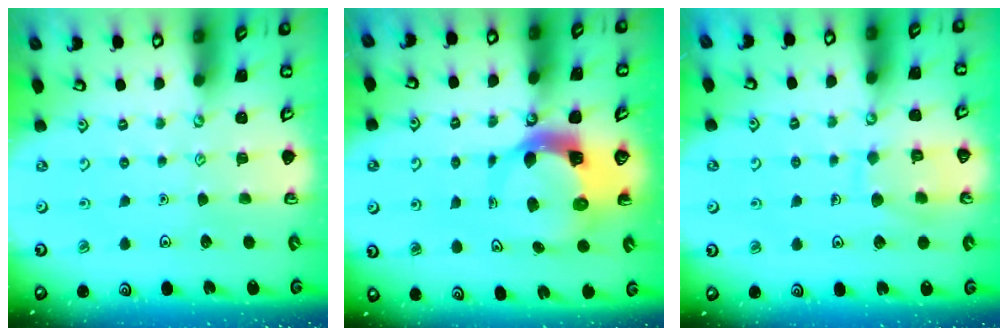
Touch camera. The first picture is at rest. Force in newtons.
{"total": 6.5, "press": 6.4, "slide": 1.0}
{"total": 8.3, "press": 8.3, "slide": 0.4}